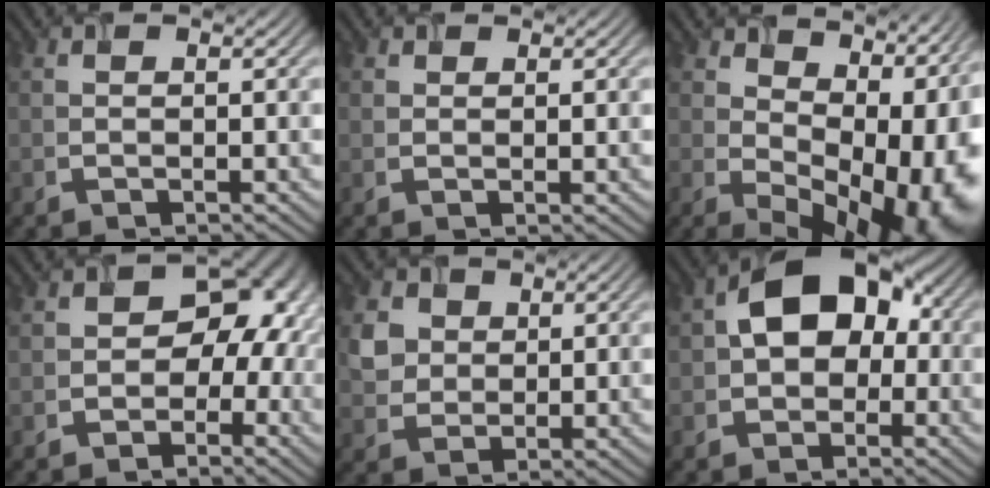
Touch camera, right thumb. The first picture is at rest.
{"total": 0.9, "force": [0.7, 0.4, 0.2], "torque": [-0.006, -0.004, 0.023]}
{"total": 15.3, "force": [2.5, 9.2, 12.0], "torque": [-0.119, -0.005, 0.077]}
{"total": 7.7, "force": [-1.2, 6.2, 4.3], "torque": [-0.015, -0.008, -0.027]}
{"total": 3.4, "force": [1.3, 3.1, 0.7], "torque": [-0.031, -0.004, 0.033]}
{"total": 9.3, "force": [0.2, 6.8, 6.3], "torque": [-0.091, 0.016, -0.006]}